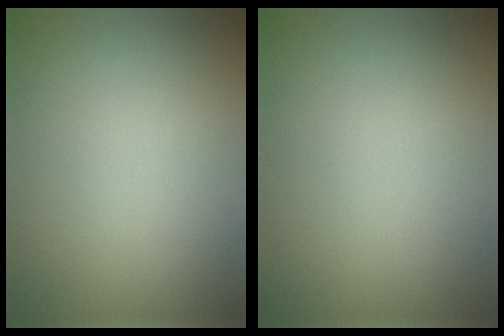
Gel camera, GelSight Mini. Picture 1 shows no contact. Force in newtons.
{"total": 0.0}